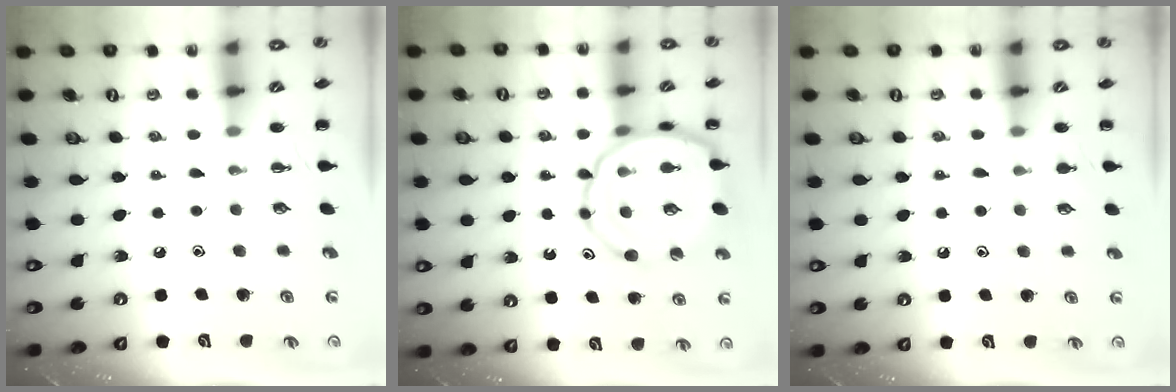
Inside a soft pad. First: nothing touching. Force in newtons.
{"total": 14.6, "press": 14.5, "slide": 1.8}
{"total": 6.2, "press": 5.9, "slide": 2.0}